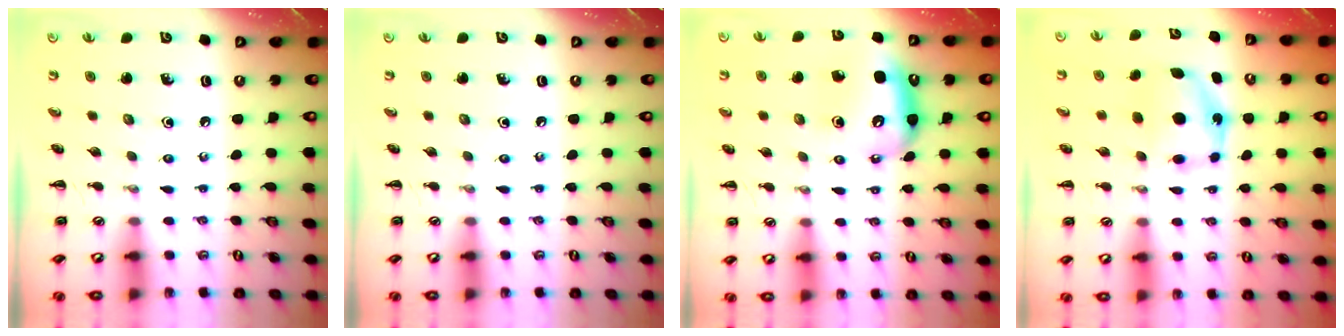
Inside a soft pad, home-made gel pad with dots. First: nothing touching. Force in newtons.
{"total": 0.0}
{"total": 8.6, "press": 8.5, "slide": 0.9}
{"total": 5.8, "press": 5.8, "slide": 0.9}